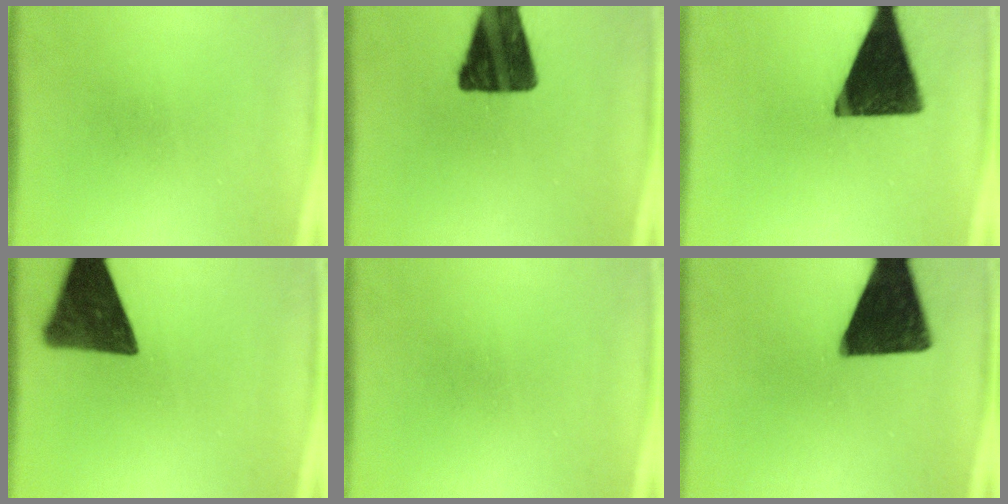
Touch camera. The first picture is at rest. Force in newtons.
{"total": 16.7}
{"total": 17.1}
{"total": 14.4}
{"total": 0.0}
{"total": 17.2}